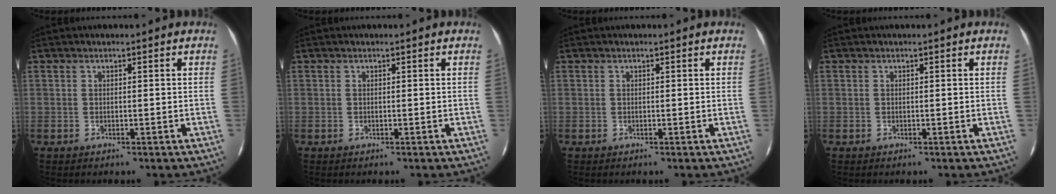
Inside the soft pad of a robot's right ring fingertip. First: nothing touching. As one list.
[{"total": 0.0}, {"total": 0.0}, {"total": 0.0}]